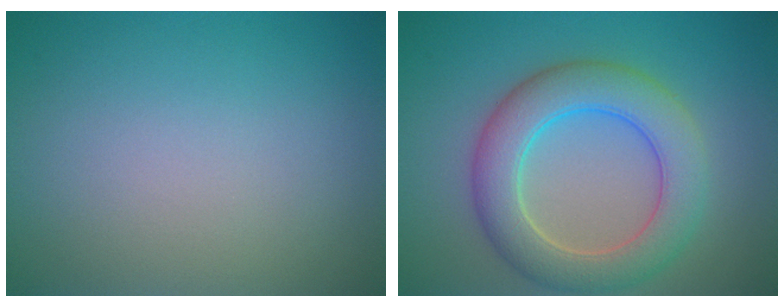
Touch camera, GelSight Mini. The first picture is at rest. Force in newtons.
{"total": 6.6, "press": 6.6, "slide": 0.3}